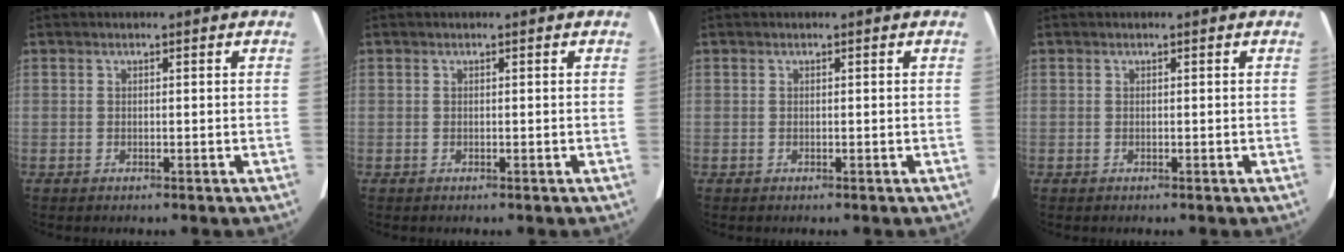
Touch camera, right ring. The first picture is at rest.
{"total": 0.0}
{"total": 0.0}
{"total": 0.0}